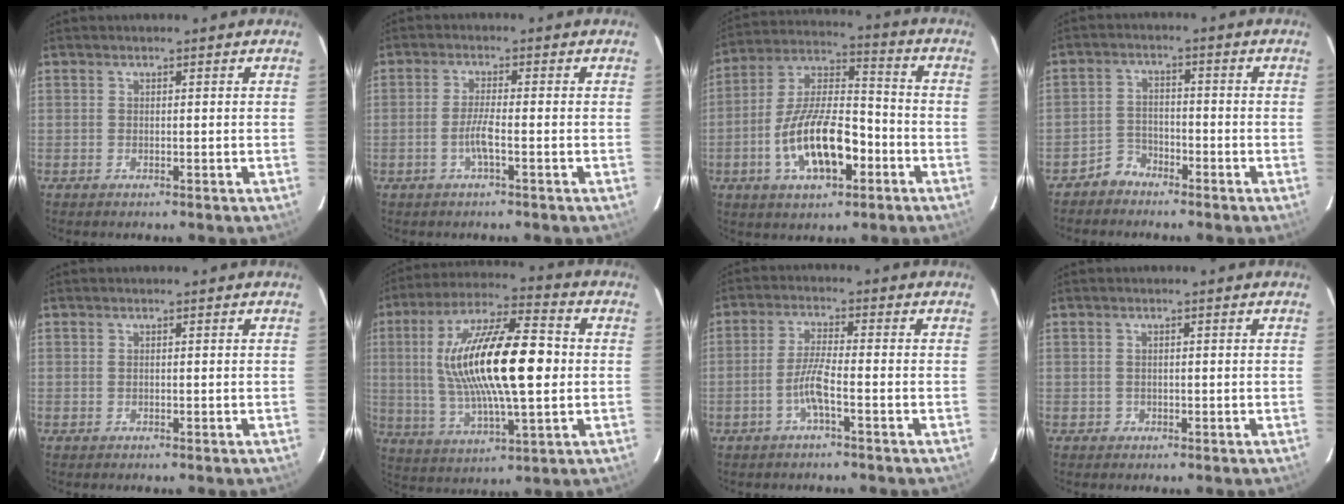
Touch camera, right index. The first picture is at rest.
{"total": 3.5, "force": [-1.5, -0.1, 3.1], "torque": [-0.064, -0.002, -0.029]}
{"total": 16.1, "force": [-6.0, 6.8, 13.4], "torque": [-0.261, 0.008, -0.101]}
{"total": 4.0, "force": [-3.3, 2.2, 0.0], "torque": [-0.004, 0.017, -0.063]}
{"total": 0.0}
{"total": 21.2, "force": [1.6, 6.1, 20.3], "torque": [-0.376, 0.011, 0.031]}
{"total": 4.7, "force": [-2.2, 0.1, 4.1], "torque": [-0.090, 0.003, -0.045]}
{"total": 0.9, "force": [-0.4, 0.8, 0.0], "torque": [0.003, 0.003, -0.003]}